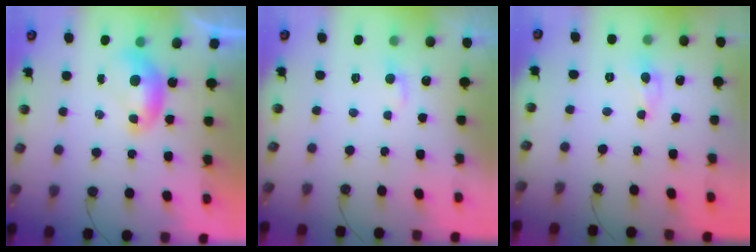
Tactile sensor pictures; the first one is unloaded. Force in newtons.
{"total": 2.1, "press": 2.1, "slide": 0.4}
{"total": 0.0}